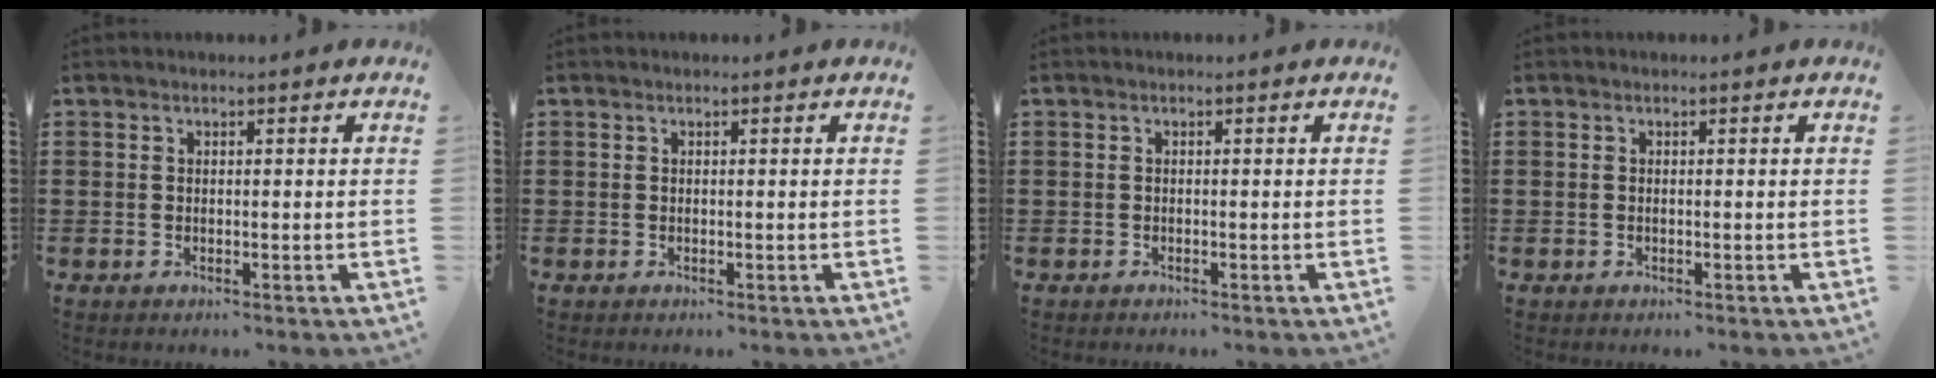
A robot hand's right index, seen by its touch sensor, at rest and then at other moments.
{"total": 0.0}
{"total": 0.0}
{"total": 0.0}